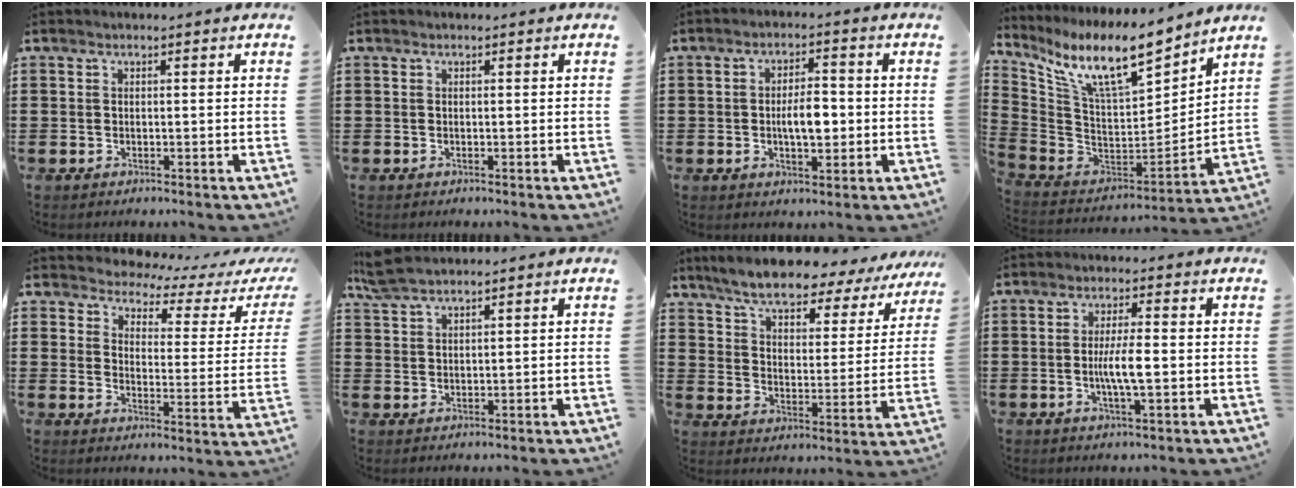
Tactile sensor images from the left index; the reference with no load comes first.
{"total": 0.0}
{"total": 5.3, "force": [-0.5, 2.2, 4.8], "torque": [-0.079, 0.003, -0.013]}
{"total": 12.6, "force": [9.2, 2.4, 8.4], "torque": [-0.184, -0.057, 0.156]}
{"total": 2.9, "force": [2.7, 0.7, 0.7], "torque": [-0.036, -0.022, 0.038]}
{"total": 3.7, "force": [3.1, 0.8, 1.8], "torque": [-0.045, -0.001, 0.059]}
{"total": 7.3, "force": [6.7, 0.7, 3.0], "torque": [-0.091, -0.039, 0.112]}
{"total": 5.2, "force": [-0.6, 0.8, 5.1], "torque": [-0.103, -0.004, -0.017]}